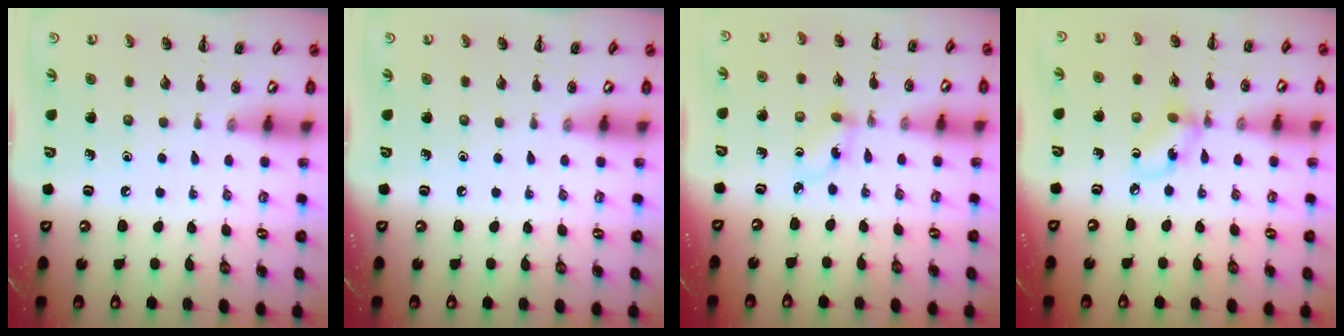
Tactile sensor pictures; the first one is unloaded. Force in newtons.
{"total": 0.0}
{"total": 2.2, "press": 2.0, "slide": 1.0}
{"total": 4.8, "press": 4.8, "slide": 0.6}